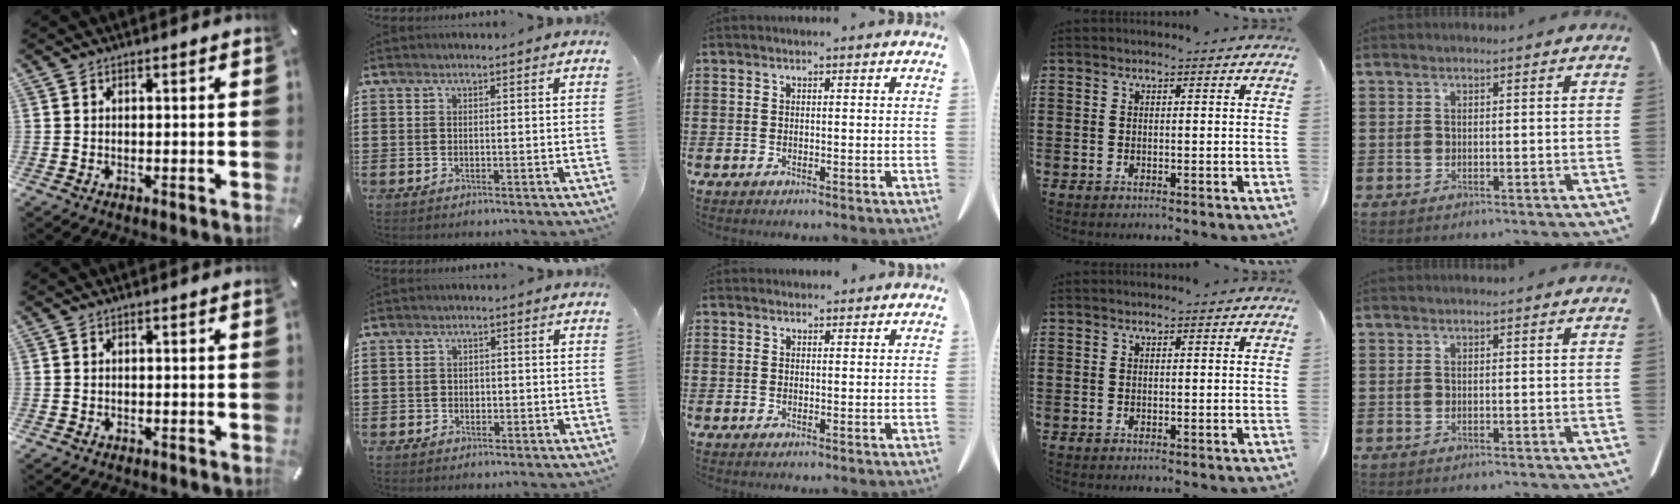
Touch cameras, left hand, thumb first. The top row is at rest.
{"thumb": {"total": 0.9, "force": [-0.5, 0.7, 0.4], "torque": [-0.007, 0.002, -0.012]}, "index": {"total": 1.2, "force": [-0.3, 1.1, 0.3], "torque": [-0.011, 0.003, -0.009]}, "middle": {"total": 1.3, "force": [1.2, 0.5, 0.1], "torque": [0.003, -0.003, 0.024]}}